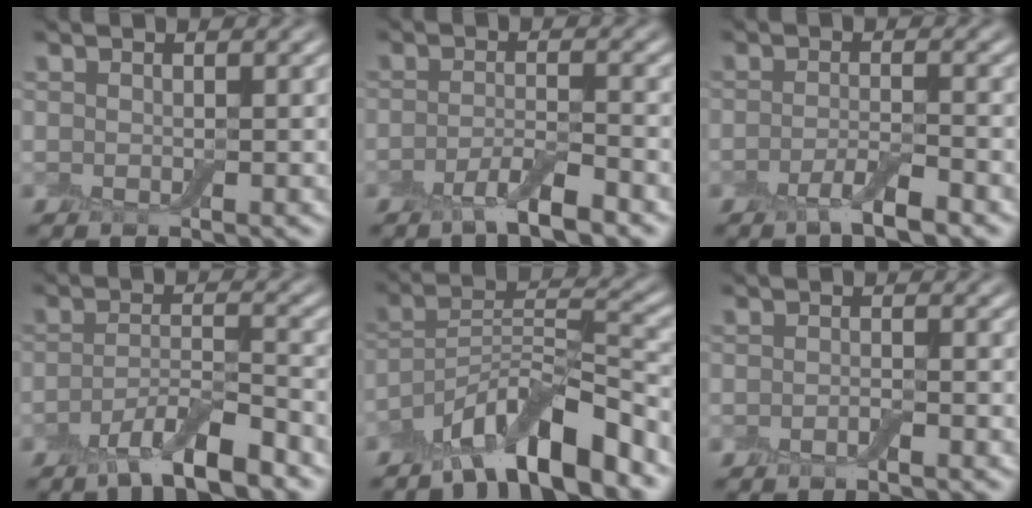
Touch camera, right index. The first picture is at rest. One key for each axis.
{"total": 3.5, "fx": -2.2, "fy": 0.6, "fz": 2.6, "tx": -0.047, "ty": 0.002, "tz": -0.050}
{"total": 2.9, "fx": -1.8, "fy": 0.5, "fz": 2.3, "tx": -0.042, "ty": 0.000, "tz": -0.040}
{"total": 5.4, "fx": -3.7, "fy": 1.2, "fz": 3.8, "tx": -0.063, "ty": -0.003, "tz": -0.071}
{"total": 8.8, "fx": -6.4, "fy": 2.0, "fz": 5.7, "tx": -0.094, "ty": 0.009, "tz": -0.118}
{"total": 1.0, "fx": -0.6, "fy": 0.2, "fz": 0.7, "tx": -0.014, "ty": -0.001, "tz": -0.011}